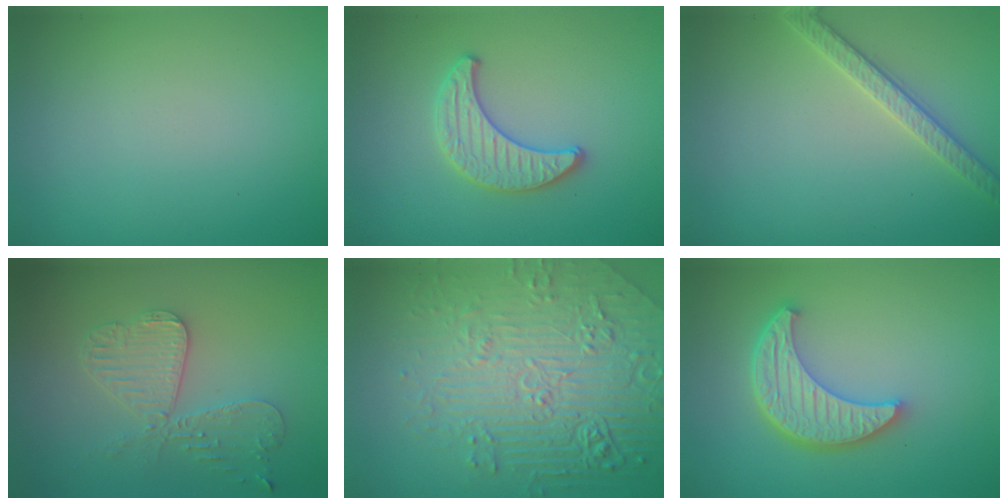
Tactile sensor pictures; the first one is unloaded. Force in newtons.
{"total": 2.4, "press": 2.4, "slide": 0.1}
{"total": 2.6, "press": 2.6, "slide": 0.5}
{"total": 4.2, "press": 3.7, "slide": 2.0}
{"total": 8.2, "press": 6.2, "slide": 5.4}
{"total": 5.7, "press": 4.3, "slide": 3.7}